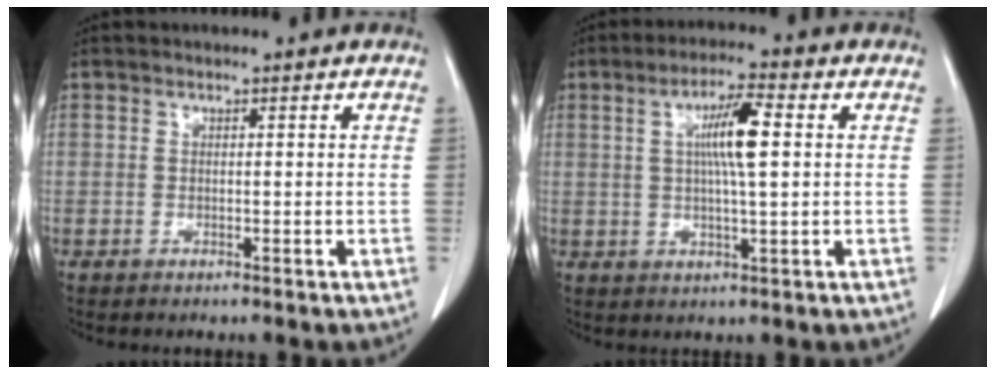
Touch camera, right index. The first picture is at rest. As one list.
[{"total": 7.2, "force": [1.4, 0.5, 7.0], "torque": [-0.128, 0.005, 0.022]}]